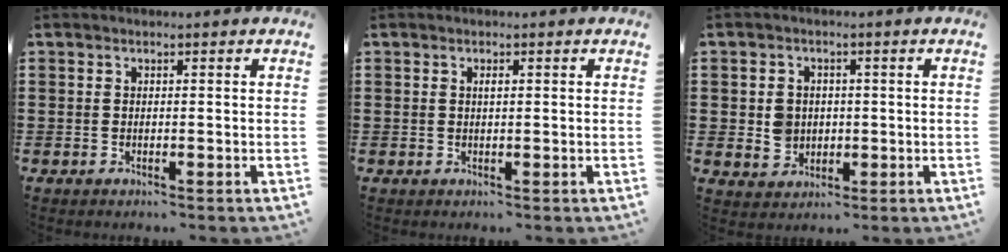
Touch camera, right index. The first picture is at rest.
{"total": 0.7, "force": [0.1, 0.2, 0.7], "torque": [-0.014, -0.001, 0.002]}
{"total": 3.5, "force": [0.0, 3.2, 1.5], "torque": [-0.039, 0.009, -0.002]}